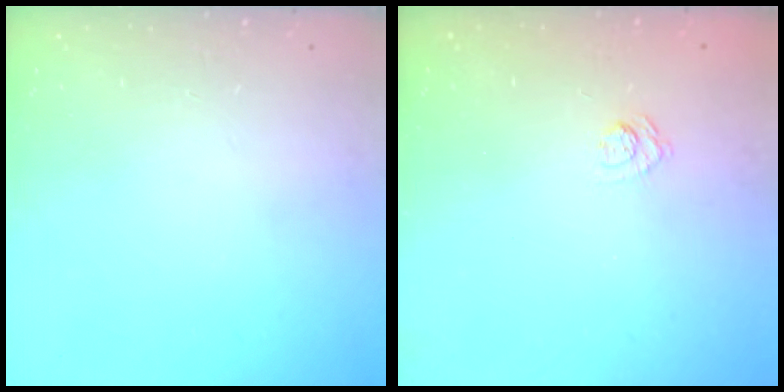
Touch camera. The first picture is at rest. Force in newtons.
{"total": 3.4, "press": 3.0, "slide": 1.5}